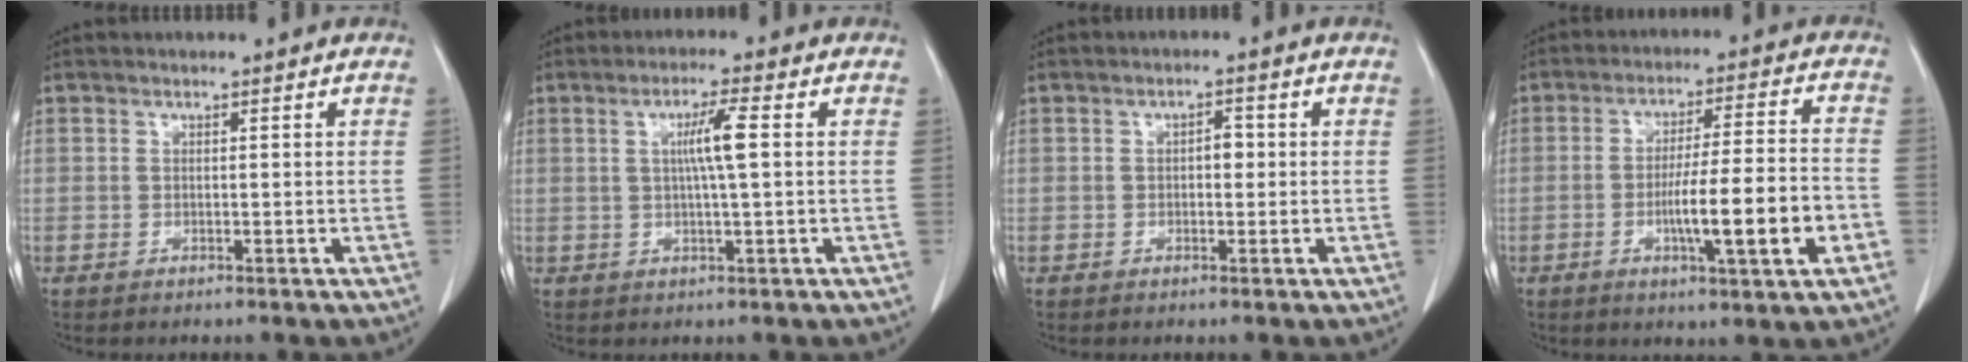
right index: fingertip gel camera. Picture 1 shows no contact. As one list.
[{"total": 4.9, "force": [0.7, -0.4, 4.8], "torque": [-0.087, 0.001, 0.014]}, {"total": 1.9, "force": [0.0, 1.0, 1.6], "torque": [-0.020, 0.005, -0.002]}, {"total": 12.3, "force": [-3.8, 0.4, 11.7], "torque": [-0.192, -0.001, -0.060]}]